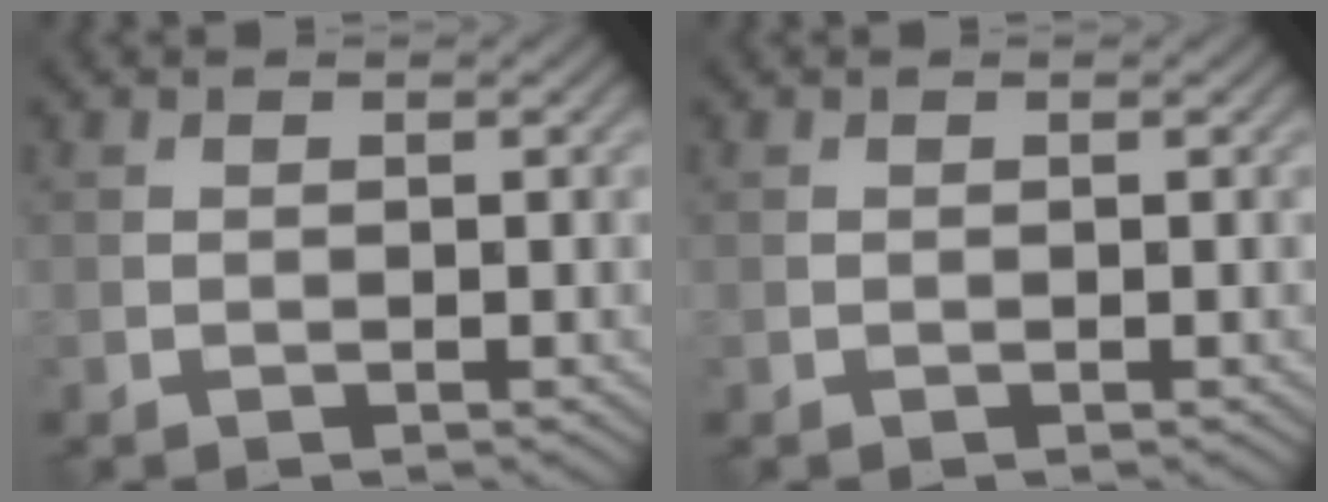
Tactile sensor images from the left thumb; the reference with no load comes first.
{"total": 0.0}